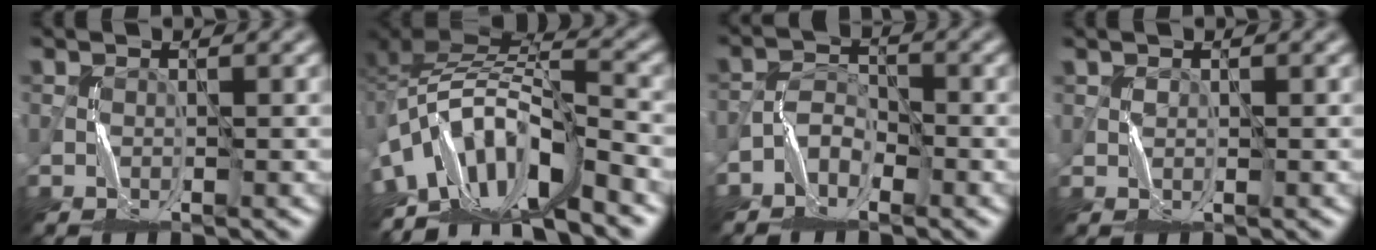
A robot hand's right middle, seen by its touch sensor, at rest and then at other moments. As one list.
[{"total": 10.3, "force": [-6.5, 4.5, 6.6], "torque": [-0.117, 0.001, -0.113]}, {"total": 2.3, "force": [-1.7, 1.3, 0.8], "torque": [-0.013, 0.008, -0.040]}, {"total": 0.6, "force": [0.5, 0.3, 0.1], "torque": [0.000, 0.000, 0.009]}]